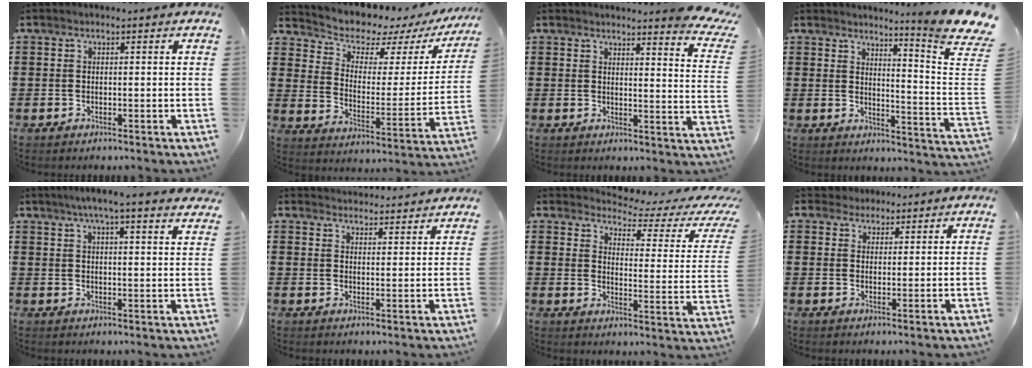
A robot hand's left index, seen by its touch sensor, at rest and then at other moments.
{"total": 5.3, "force": [4.7, 2.2, 1.1], "torque": [-0.047, -0.039, 0.076]}
{"total": 4.2, "force": [3.8, -0.3, 1.7], "torque": [-0.035, -0.025, 0.063]}
{"total": 6.9, "force": [5.6, -0.9, 3.9], "torque": [-0.074, -0.050, 0.088]}
{"total": 4.7, "force": [4.0, -0.4, 2.5], "torque": [-0.060, -0.010, 0.070]}
{"total": 3.1, "force": [3.1, 0.1, -0.2], "torque": [0.003, -0.018, 0.057]}
{"total": 3.5, "force": [3.1, 0.5, 1.6], "torque": [-0.046, -0.029, 0.044]}
{"total": 3.0, "force": [2.4, 1.8, 0.0], "torque": [-0.012, 0.009, 0.045]}